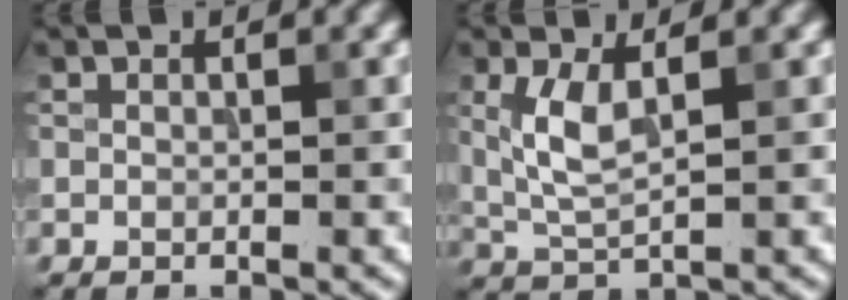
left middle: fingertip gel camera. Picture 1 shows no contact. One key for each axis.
{"total": 3.4, "fx": 0.8, "fy": 1.2, "fz": 3.1, "tx": -0.071, "ty": -0.001, "tz": 0.020}